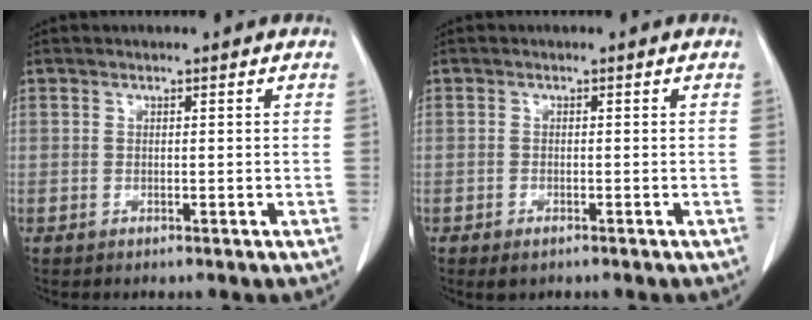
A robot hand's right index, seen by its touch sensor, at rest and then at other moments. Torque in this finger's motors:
{"motor_torque": [0.16, -0.17, 0.02, -0.01]}